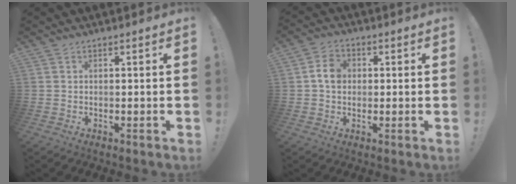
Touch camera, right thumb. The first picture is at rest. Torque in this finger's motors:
{"motor_torque": [0.04, 0.04, 0.10, 0.16, 0.02]}